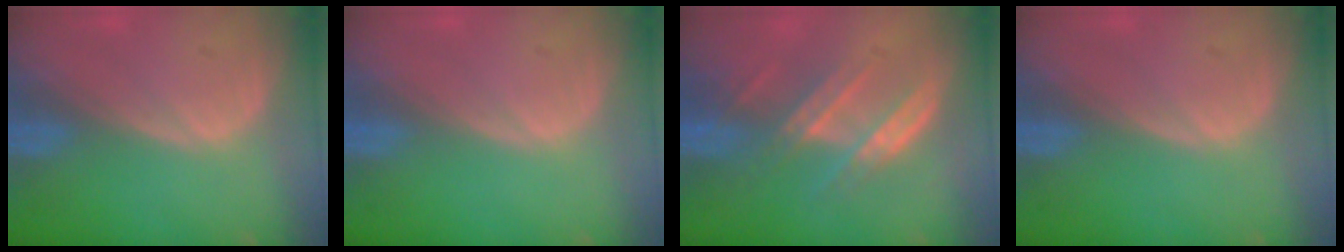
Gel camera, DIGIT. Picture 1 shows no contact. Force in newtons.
{"total": 0.0}
{"total": 7.1, "press": 6.5, "slide": 3.0}
{"total": 0.0}